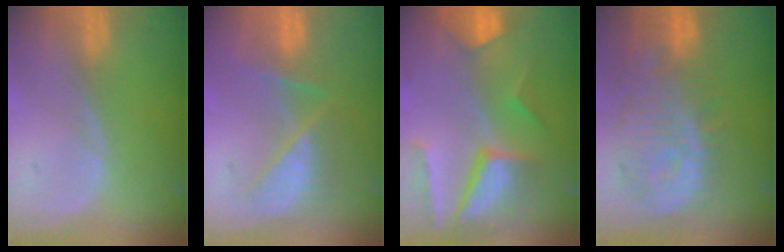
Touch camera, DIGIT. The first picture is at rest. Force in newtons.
{"total": 7.2, "press": 7.0, "slide": 1.7}
{"total": 10.3, "press": 8.8, "slide": 5.4}
{"total": 12.6, "press": 11.2, "slide": 5.9}